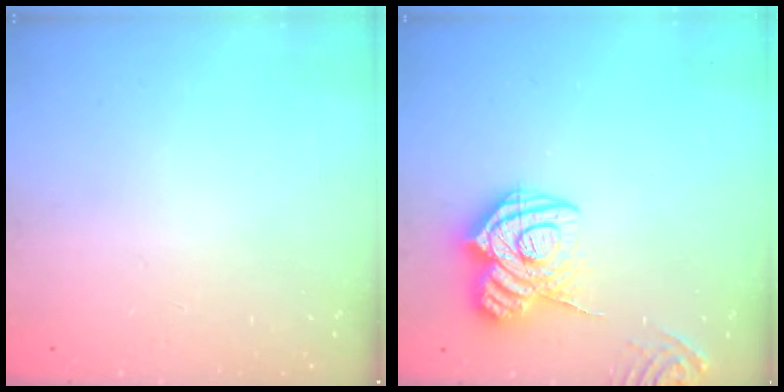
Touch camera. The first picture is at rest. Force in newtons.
{"total": 16.0, "press": 15.9, "slide": 1.7}